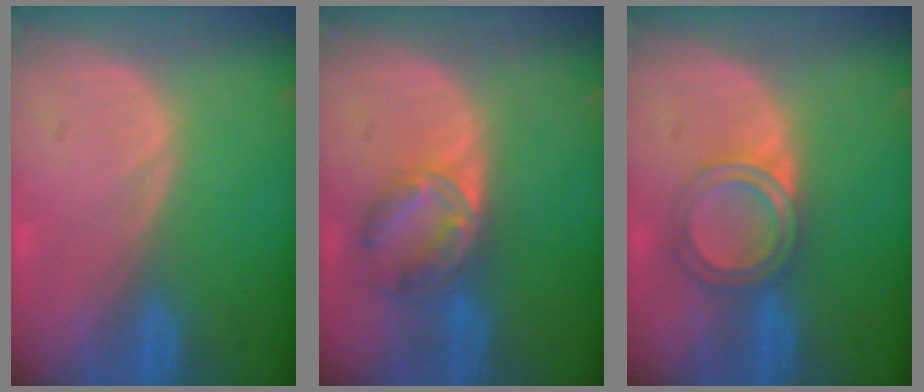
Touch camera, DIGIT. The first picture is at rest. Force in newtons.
{"total": 7.0, "press": 6.0, "slide": 3.6}
{"total": 4.7, "press": 4.7, "slide": 0.2}